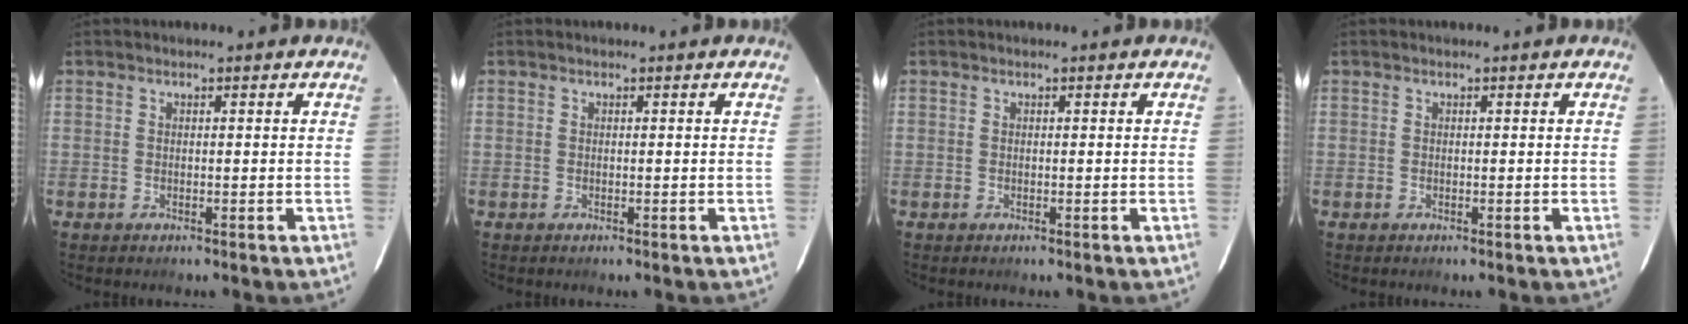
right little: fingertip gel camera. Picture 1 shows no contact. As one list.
[{"total": 0.0}, {"total": 0.0}, {"total": 0.0}]